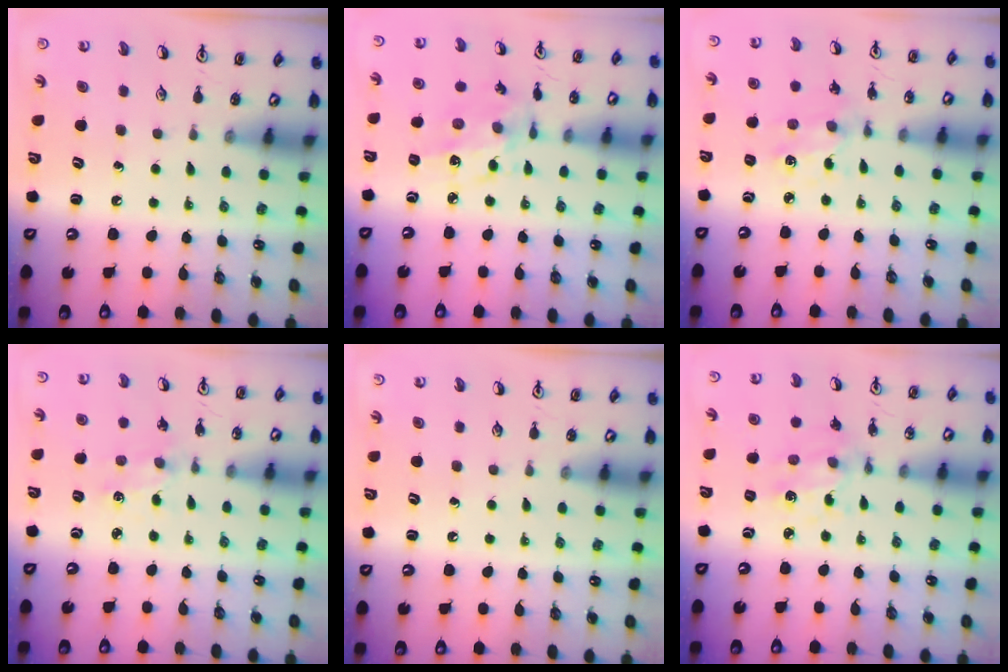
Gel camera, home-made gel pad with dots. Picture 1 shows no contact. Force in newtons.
{"total": 8.5, "press": 8.5, "slide": 0.8}
{"total": 1.9, "press": 1.9, "slide": 0.2}
{"total": 0.7, "press": 0.7, "slide": 0.2}
{"total": 0.0}
{"total": 3.8, "press": 3.6, "slide": 1.2}